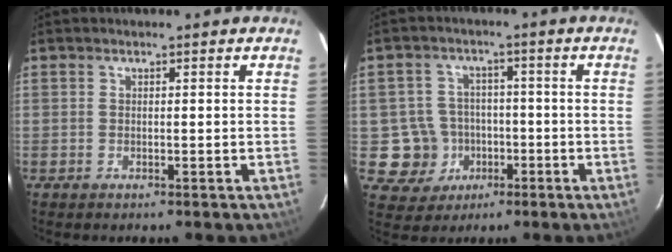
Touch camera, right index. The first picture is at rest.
{"total": 8.2, "force": [-2.2, 7.9, 0.4], "torque": [-0.030, 0.027, -0.024]}